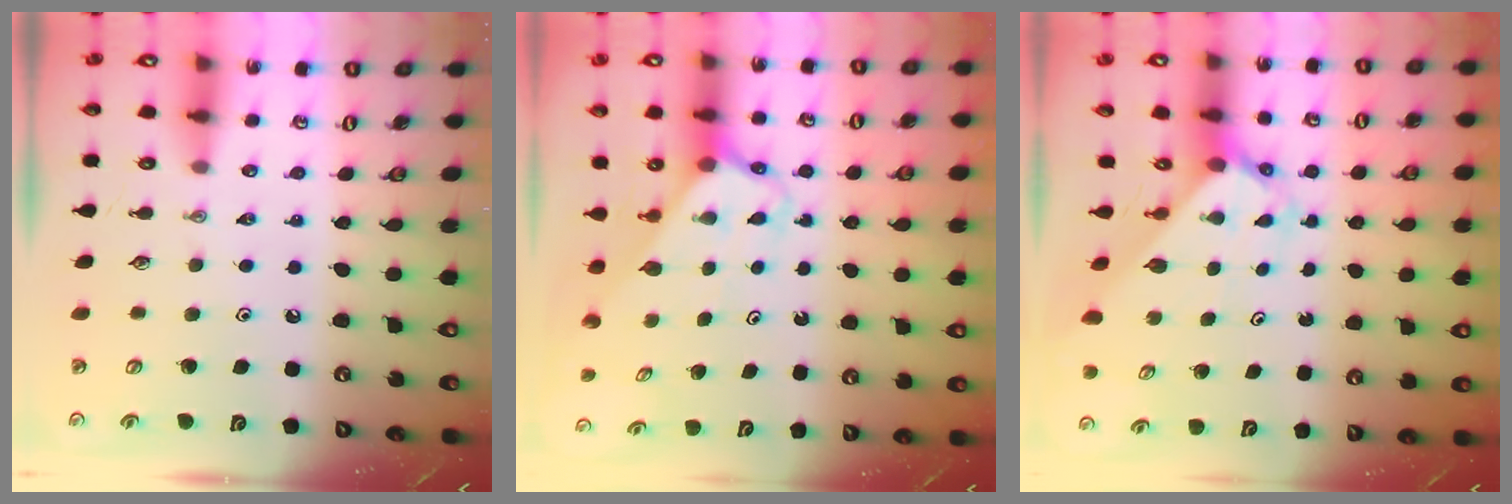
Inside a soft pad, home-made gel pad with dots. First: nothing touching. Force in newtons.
{"total": 2.7, "press": 2.7, "slide": 0.1}
{"total": 2.4, "press": 2.4, "slide": 0.3}